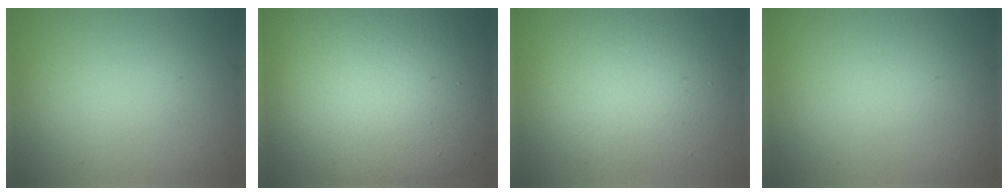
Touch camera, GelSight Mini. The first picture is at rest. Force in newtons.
{"total": 15.4, "press": 15.4, "slide": 0.5}
{"total": 7.1, "press": 7.1, "slide": 0.5}
{"total": 0.0}